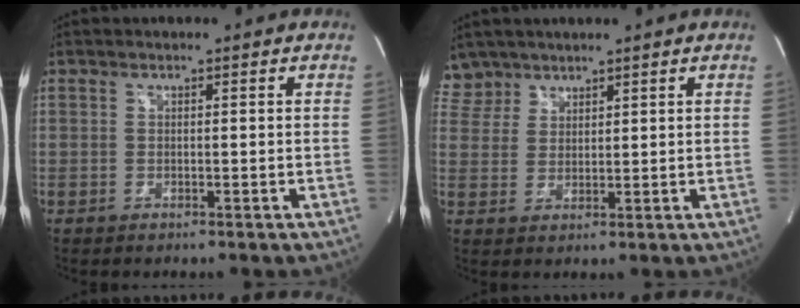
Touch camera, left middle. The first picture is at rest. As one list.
[{"total": 4.5, "force": [3.8, 2.3, -0.6], "torque": [0.017, 0.008, 0.079]}]